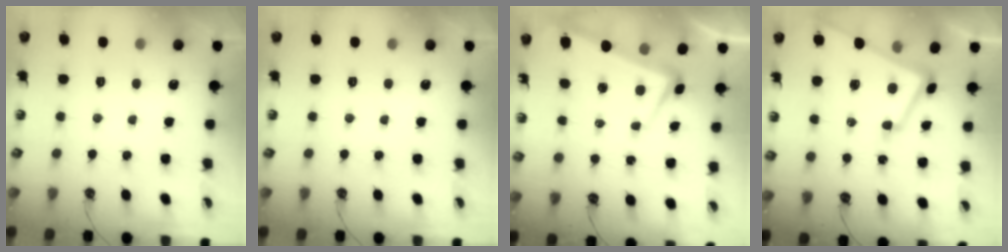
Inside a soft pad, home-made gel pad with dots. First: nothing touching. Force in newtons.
{"total": 0.0}
{"total": 3.0, "press": 2.8, "slide": 0.9}
{"total": 2.7, "press": 2.5, "slide": 1.1}